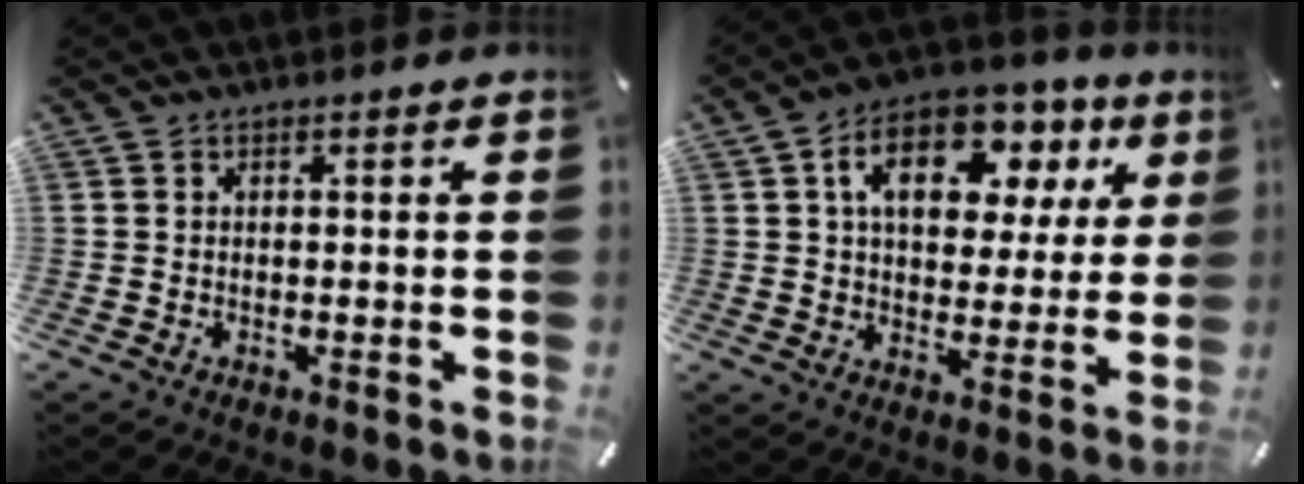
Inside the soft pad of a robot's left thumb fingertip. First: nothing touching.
{"total": 15.2, "force": [6.6, 9.8, 9.6], "torque": [-0.151, -0.015, 0.113]}